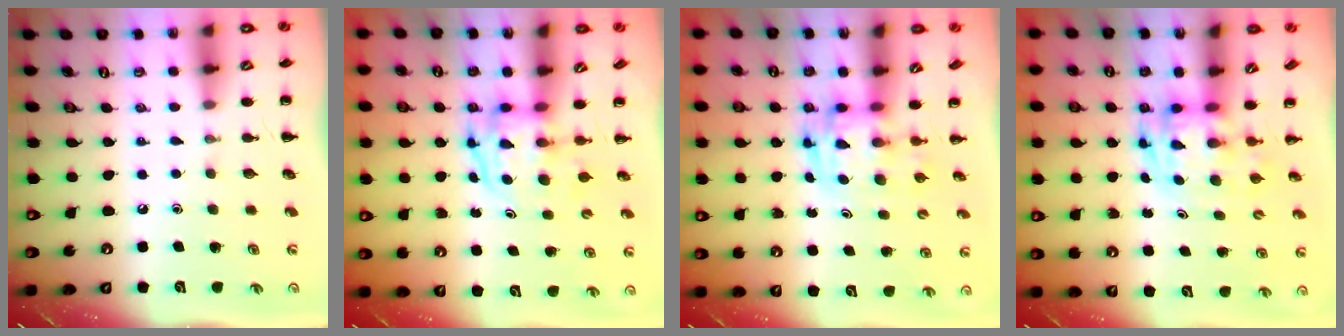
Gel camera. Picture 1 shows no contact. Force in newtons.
{"total": 4.0, "press": 3.9, "slide": 0.7}
{"total": 2.8, "press": 2.8, "slide": 0.5}
{"total": 3.5, "press": 3.4, "slide": 0.7}